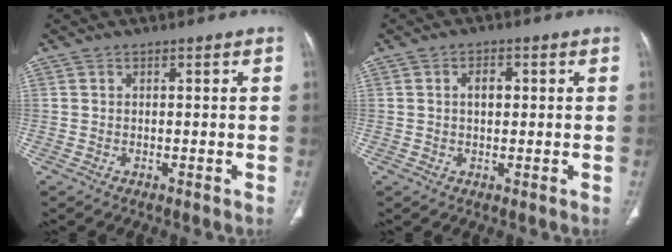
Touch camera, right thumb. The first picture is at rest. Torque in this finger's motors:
{"motor_torque": [0.32, 0.73, 0.29, -0.10, 0.00]}